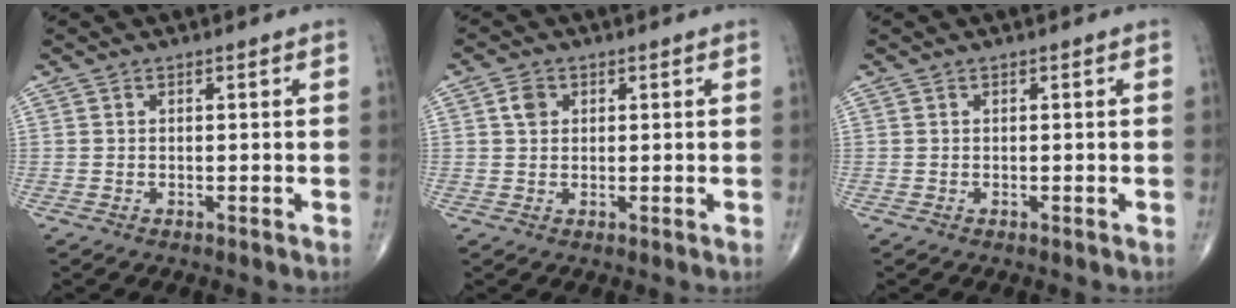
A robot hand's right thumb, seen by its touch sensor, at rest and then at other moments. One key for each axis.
{"total": 2.6, "fx": 0.8, "fy": 2.1, "fz": 1.4, "tx": -0.019, "ty": 0.001, "tz": 0.013}
{"total": 0.0}